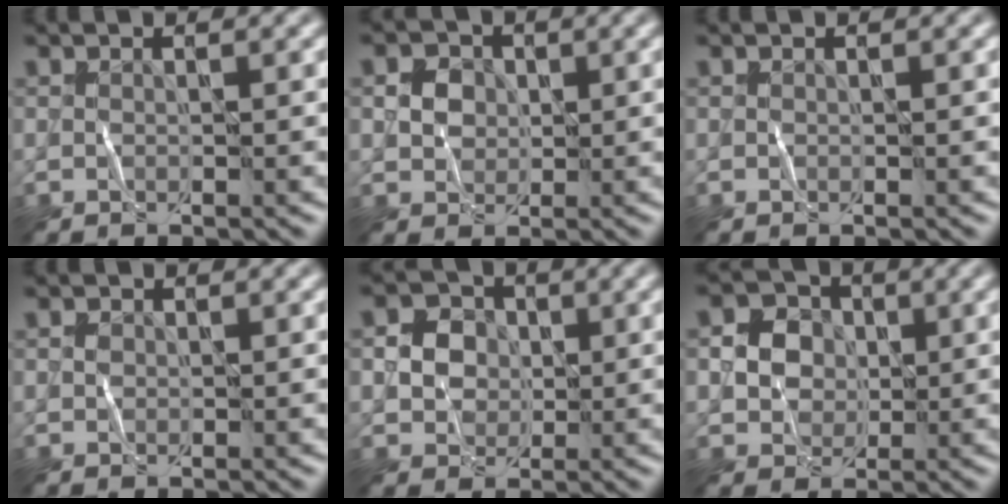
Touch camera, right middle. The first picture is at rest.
{"total": 2.2, "force": [0.3, 2.0, 0.8], "torque": [-0.017, 0.000, 0.003]}
{"total": 0.0}
{"total": 0.6, "force": [0.0, 0.6, 0.1], "torque": [-0.002, 0.001, 0.000]}
{"total": 2.7, "force": [0.0, 2.5, 1.0], "torque": [-0.016, 0.001, 0.000]}
{"total": 3.0, "force": [0.1, 2.8, 1.2], "torque": [-0.021, 0.002, 0.001]}